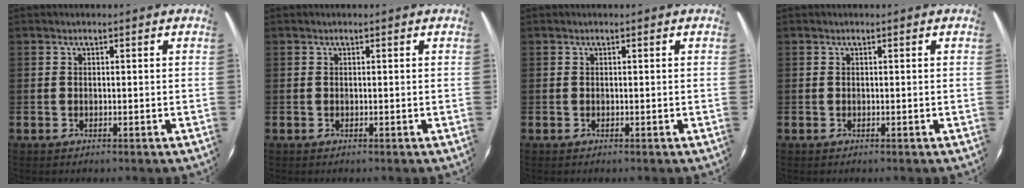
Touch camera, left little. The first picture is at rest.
{"total": 0.0}
{"total": 0.0}
{"total": 0.0}